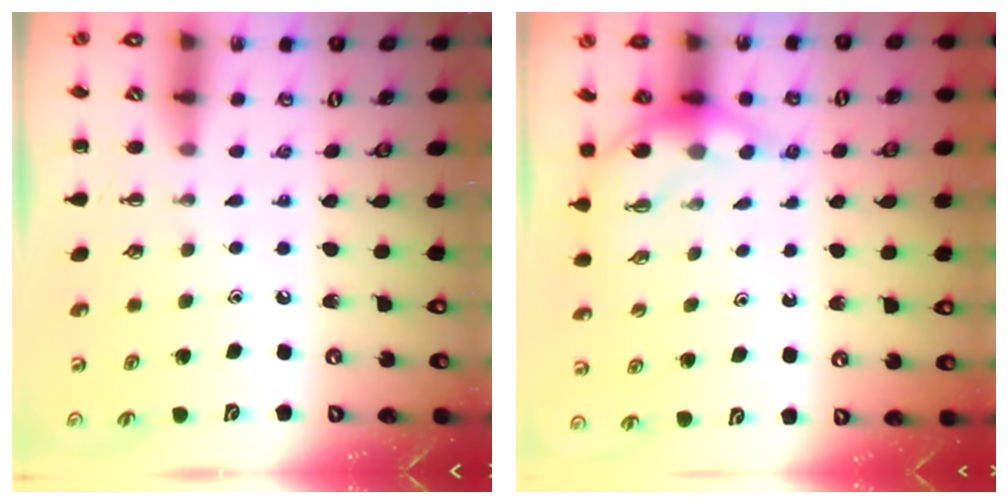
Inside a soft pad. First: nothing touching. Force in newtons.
{"total": 4.6, "press": 4.6, "slide": 0.2}